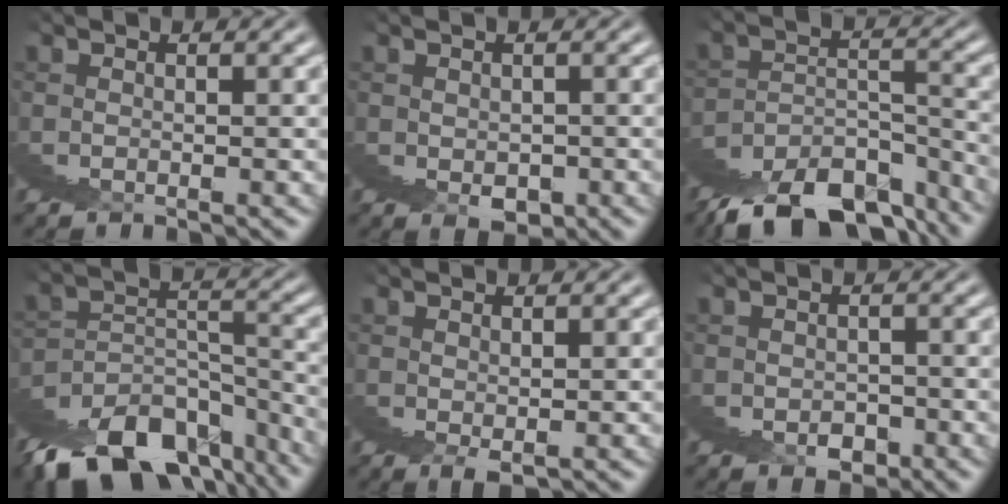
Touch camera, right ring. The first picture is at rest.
{"total": 0.6, "force": [0.5, 0.0, -0.3], "torque": [0.028, 0.015, 0.000]}
{"total": 9.0, "force": [-8.9, -1.2, 0.1], "torque": [0.015, -0.003, -0.140]}
{"total": 8.5, "force": [-8.5, -0.3, 1.1], "torque": [-0.002, -0.012, -0.129]}
{"total": 1.3, "force": [1.1, -0.6, 0.2], "torque": [0.021, 0.028, 0.004]}
{"total": 0.9, "force": [0.5, 0.5, -0.5], "torque": [0.015, 0.013, 0.002]}